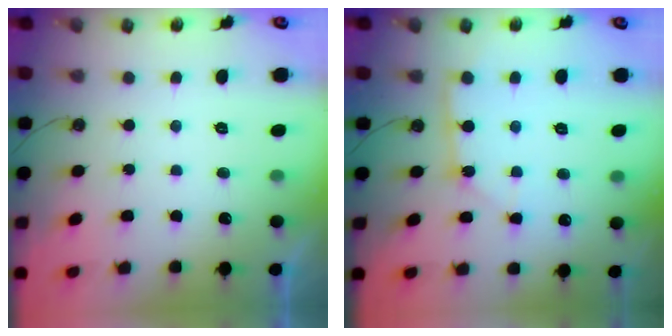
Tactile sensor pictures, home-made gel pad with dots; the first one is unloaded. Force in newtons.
{"total": 3.3, "press": 3.3, "slide": 0.3}